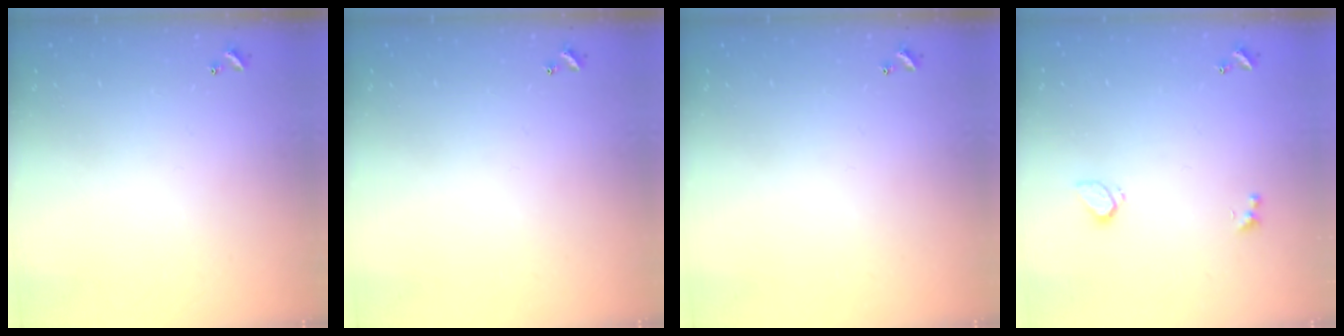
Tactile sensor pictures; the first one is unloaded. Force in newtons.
{"total": 0.0}
{"total": 0.0}
{"total": 1.8, "press": 1.7, "slide": 0.6}